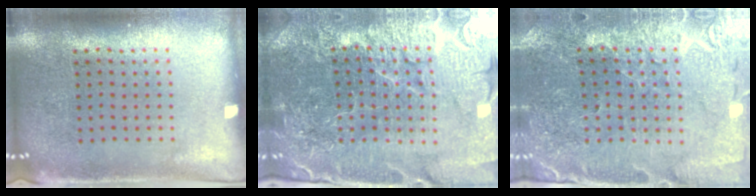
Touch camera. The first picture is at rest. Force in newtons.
{"total": 5.7, "press": 5.2, "slide": 2.4}
{"total": 1.3, "press": 1.2, "slide": 0.2}